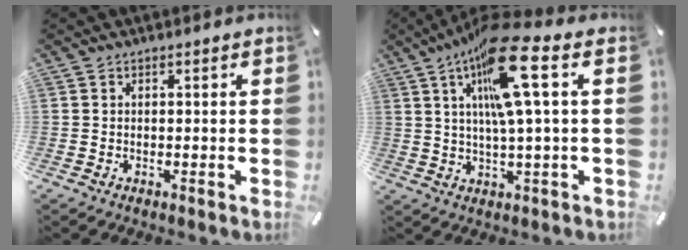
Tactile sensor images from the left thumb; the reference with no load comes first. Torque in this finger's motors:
{"motor_torque": [2.55, 2.46, 1.95, -0.82, 0.49]}